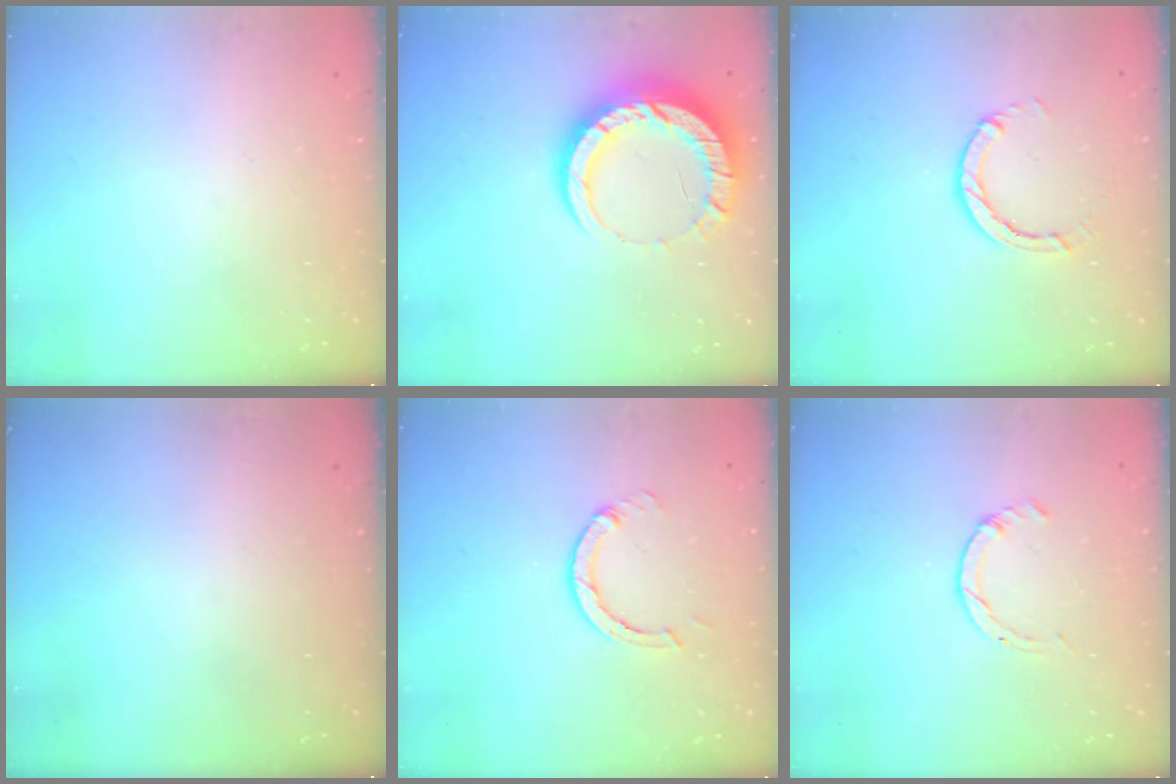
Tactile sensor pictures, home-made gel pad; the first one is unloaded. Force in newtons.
{"total": 14.0, "press": 14.0, "slide": 1.3}
{"total": 4.1, "press": 4.0, "slide": 0.6}
{"total": 0.0}
{"total": 3.7, "press": 3.7, "slide": 0.1}
{"total": 1.4, "press": 1.4, "slide": 0.2}